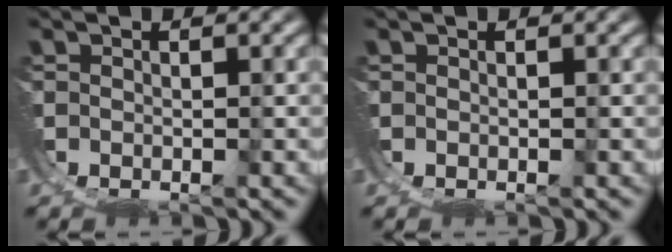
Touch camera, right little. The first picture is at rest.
{"total": 0.0}